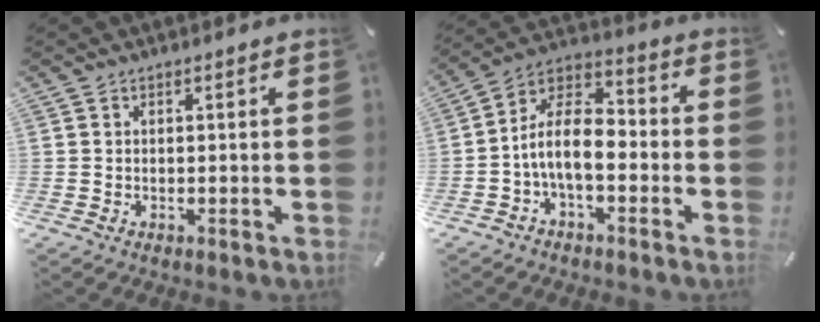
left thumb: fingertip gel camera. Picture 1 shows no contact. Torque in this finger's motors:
{"motor_torque": [-0.01, 1.13, 0.81, -0.52, 0.46]}